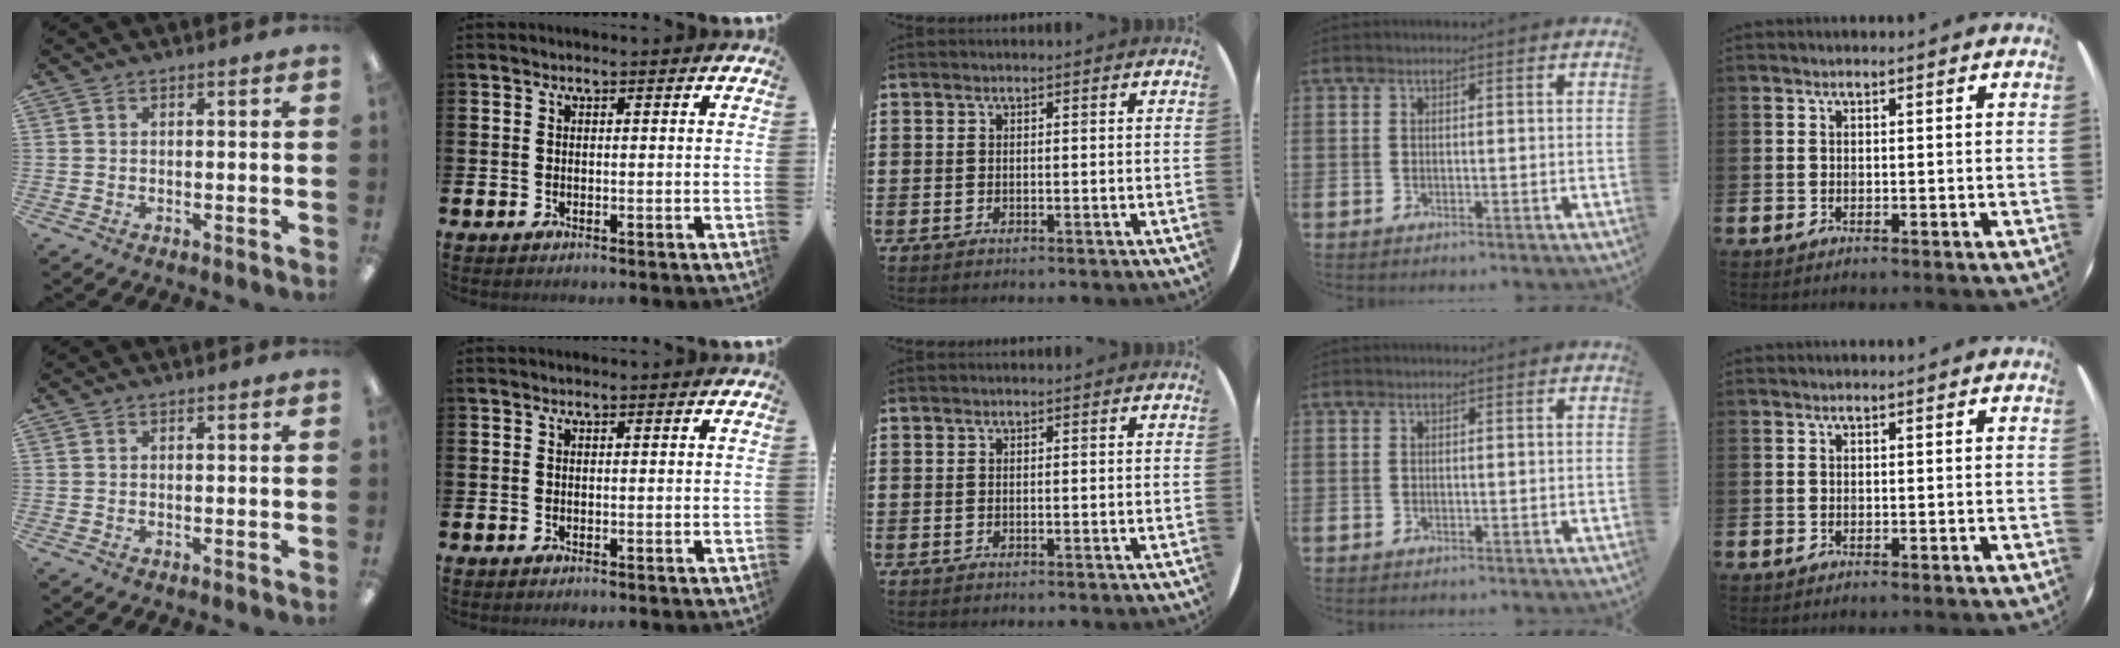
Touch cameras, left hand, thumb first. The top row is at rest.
{}